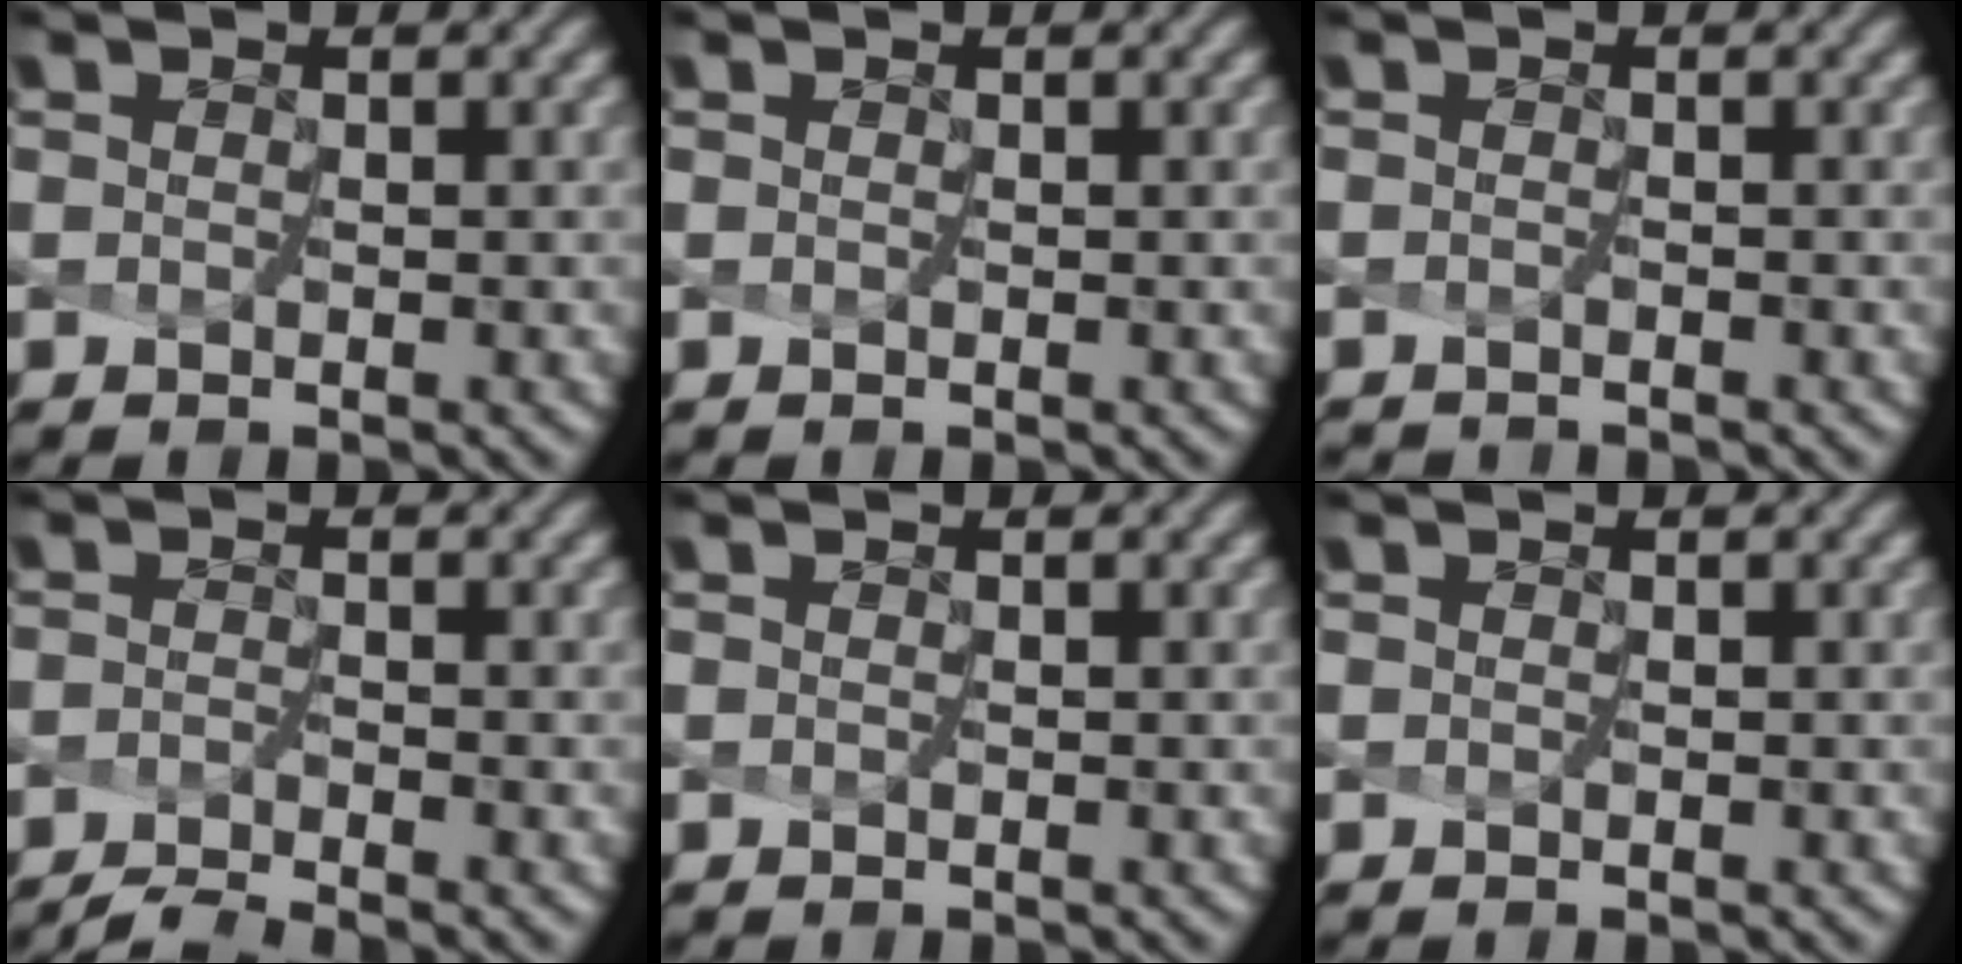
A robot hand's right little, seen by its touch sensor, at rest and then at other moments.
{"total": 0.0}
{"total": 1.2, "force": [-1.0, -0.4, -0.5], "torque": [0.000, -0.010, -0.019]}
{"total": 2.9, "force": [-2.8, -0.3, 0.7], "torque": [-0.017, -0.009, -0.054]}
{"total": 0.0}
{"total": 0.0}